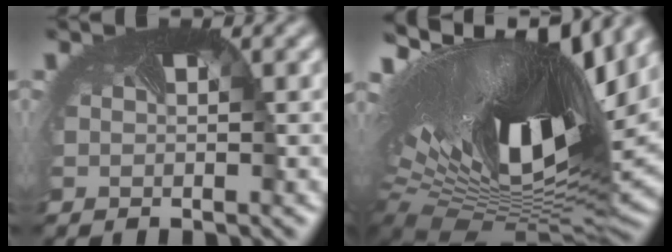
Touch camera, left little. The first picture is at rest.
{"total": 19.2, "force": [6.4, 9.1, 15.6], "torque": [-0.303, 0.030, 0.100]}